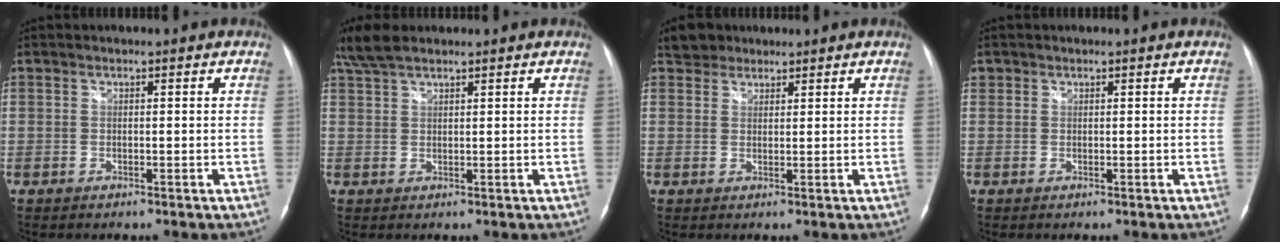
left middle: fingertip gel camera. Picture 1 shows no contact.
{"total": 4.7, "force": [3.9, 1.2, 2.4], "torque": [-0.065, 0.020, 0.082]}
{"total": 3.0, "force": [2.4, 1.8, 0.1], "torque": [-0.007, 0.013, 0.041]}
{"total": 0.7, "force": [0.4, 0.6, 0.0], "torque": [0.006, 0.006, 0.007]}